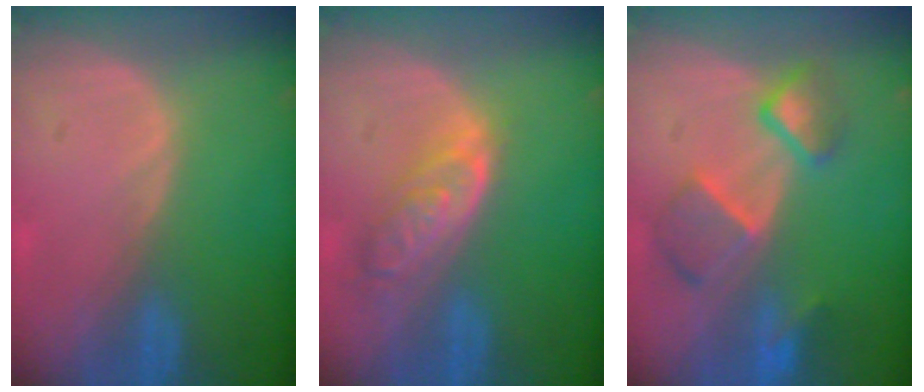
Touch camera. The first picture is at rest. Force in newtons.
{"total": 6.4, "press": 5.8, "slide": 2.7}
{"total": 7.5, "press": 6.7, "slide": 3.4}